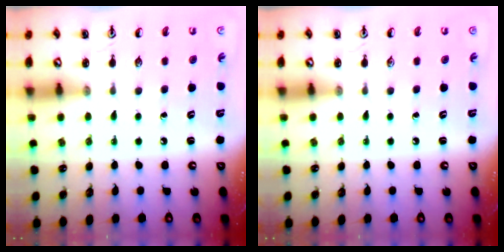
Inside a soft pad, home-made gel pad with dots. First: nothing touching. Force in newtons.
{"total": 0.0}